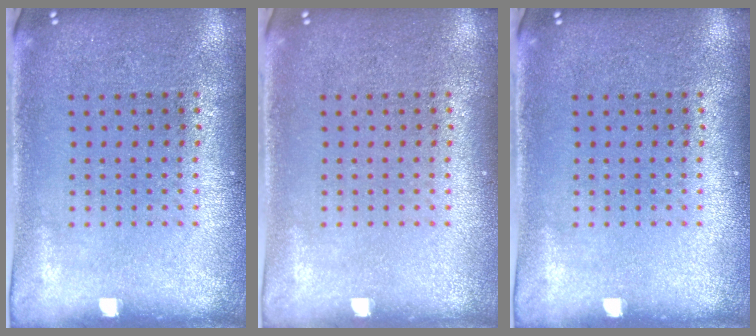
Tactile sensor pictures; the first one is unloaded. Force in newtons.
{"total": 0.0}
{"total": 0.0}